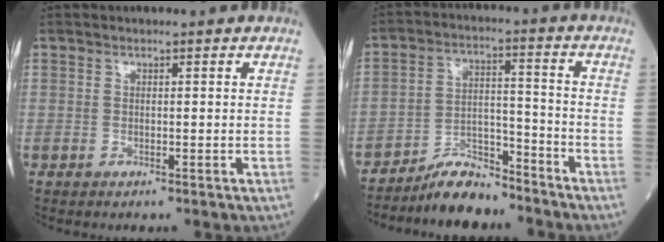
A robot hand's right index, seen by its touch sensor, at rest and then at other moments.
{"total": 7.4, "force": [-7.0, 1.6, 1.9], "torque": [-0.030, 0.011, -0.128]}